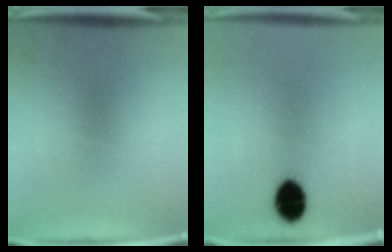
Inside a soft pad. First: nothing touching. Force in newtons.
{"total": 8.4}